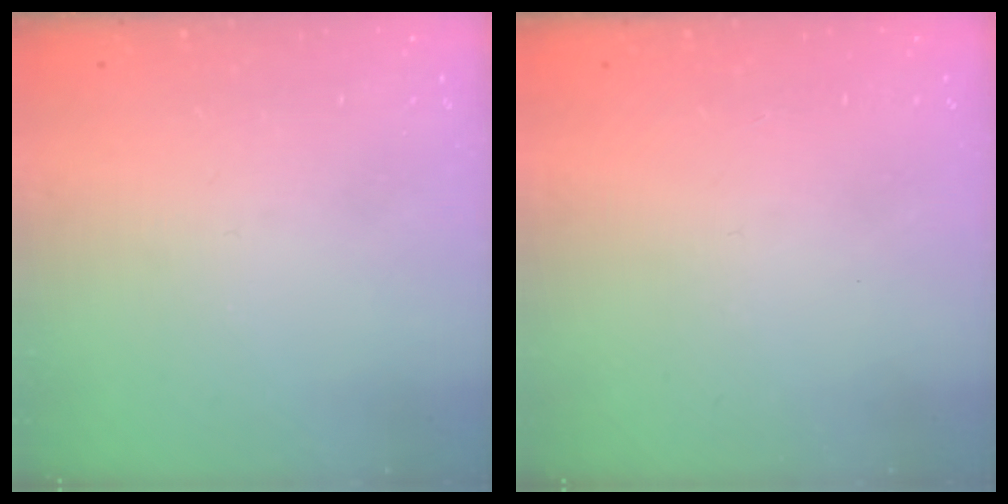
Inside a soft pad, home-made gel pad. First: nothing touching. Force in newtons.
{"total": 1.5, "press": 1.3, "slide": 0.9}